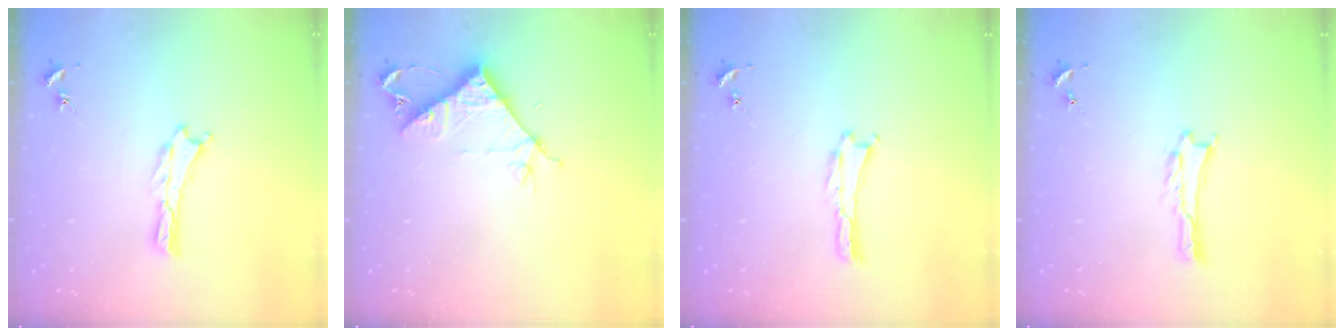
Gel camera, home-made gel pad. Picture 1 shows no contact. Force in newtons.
{"total": 8.1, "press": 8.1, "slide": 0.5}
{"total": 0.0}
{"total": 1.0, "press": 1.0, "slide": 0.1}